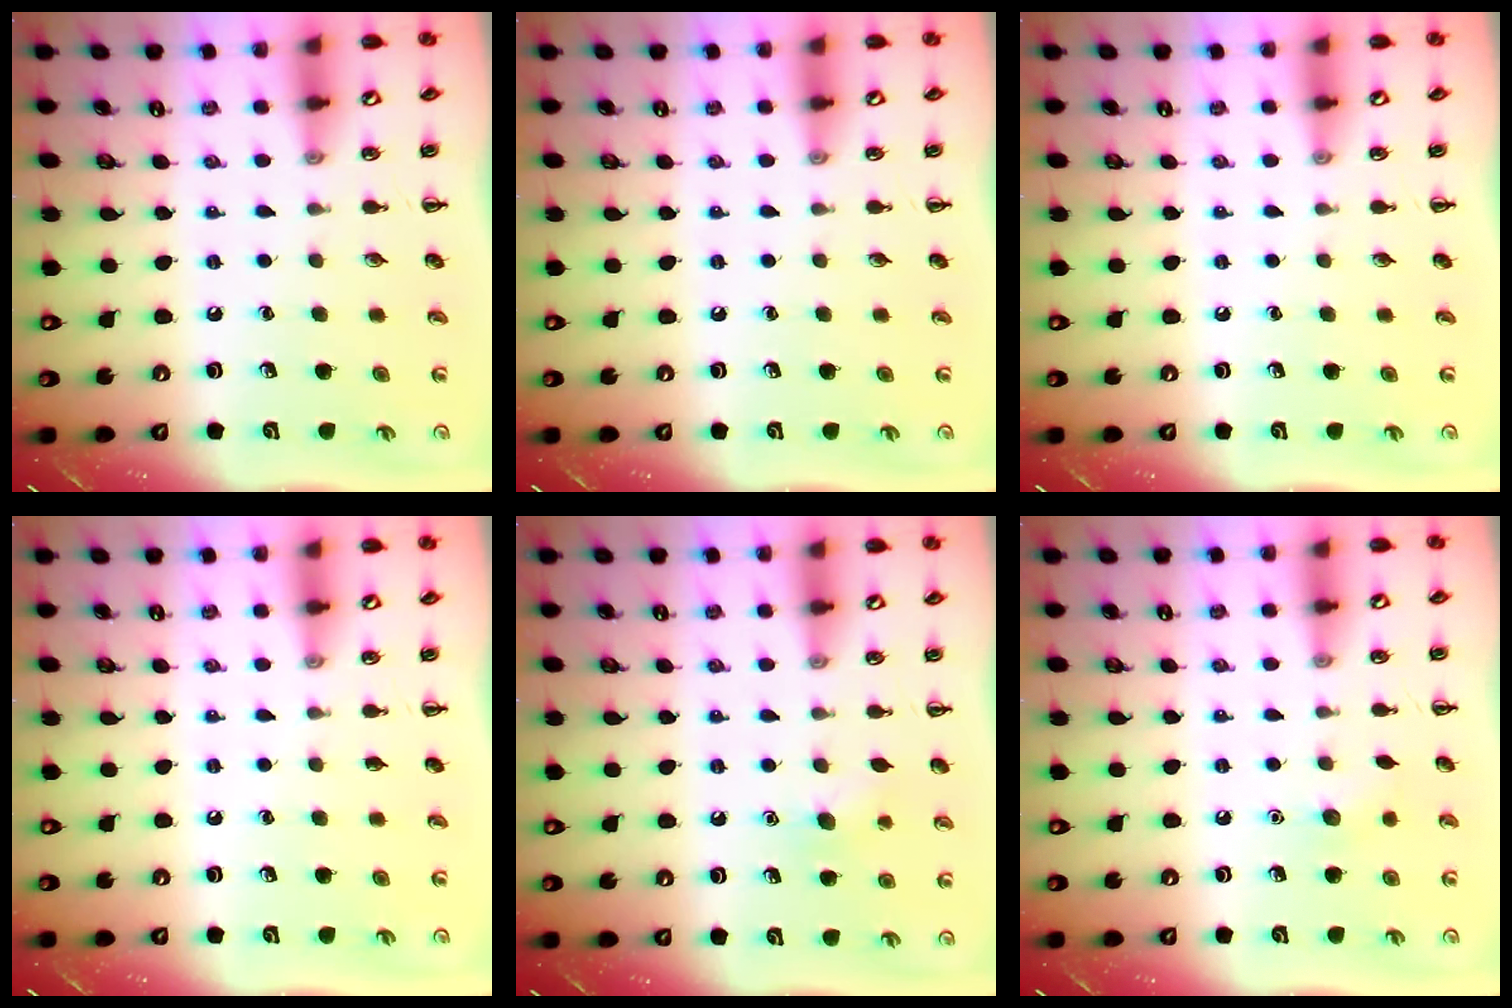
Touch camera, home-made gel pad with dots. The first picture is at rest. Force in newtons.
{"total": 0.0}
{"total": 0.0}
{"total": 0.0}
{"total": 6.1, "press": 5.9, "slide": 1.8}
{"total": 5.5, "press": 5.4, "slide": 1.2}